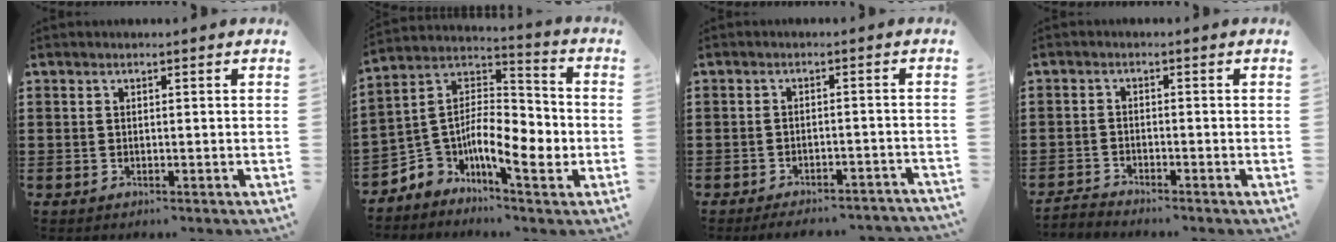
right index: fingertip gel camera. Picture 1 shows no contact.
{"total": 8.1, "force": [-3.2, 4.3, 6.1], "torque": [-0.135, -0.022, -0.060]}
{"total": 2.5, "force": [-2.5, 0.1, 0.3], "torque": [-0.008, -0.002, -0.051]}
{"total": 2.0, "force": [-2.0, -0.1, -0.2], "torque": [-0.001, 0.002, -0.041]}